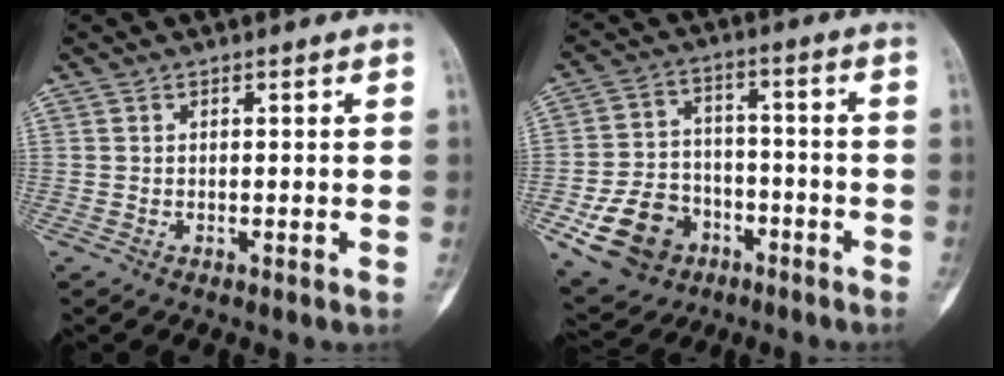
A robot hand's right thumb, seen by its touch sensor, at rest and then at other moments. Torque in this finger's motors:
{"motor_torque": [1.29, 0.90, 0.43, -0.85, 0.08]}